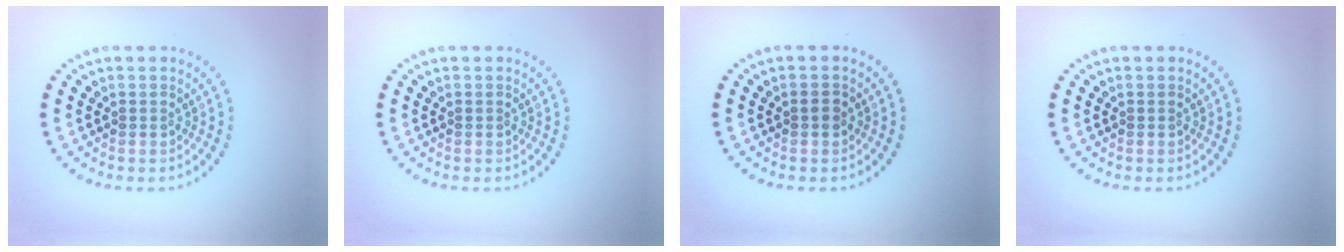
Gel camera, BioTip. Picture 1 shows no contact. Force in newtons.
{"total": 0.0}
{"total": 1.1, "press": 1.0, "slide": 0.2}
{"total": 0.0}